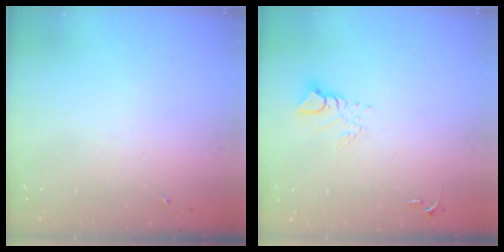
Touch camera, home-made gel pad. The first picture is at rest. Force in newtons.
{"total": 6.3, "press": 6.3, "slide": 0.7}